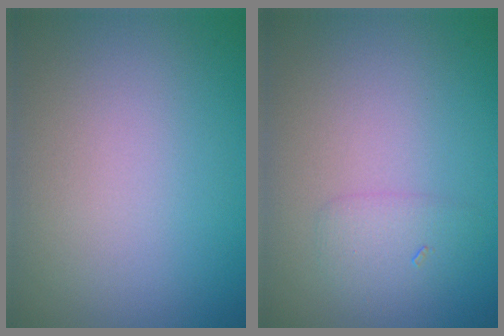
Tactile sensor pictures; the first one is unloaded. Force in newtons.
{"total": 1.5, "press": 1.5, "slide": 0.1}